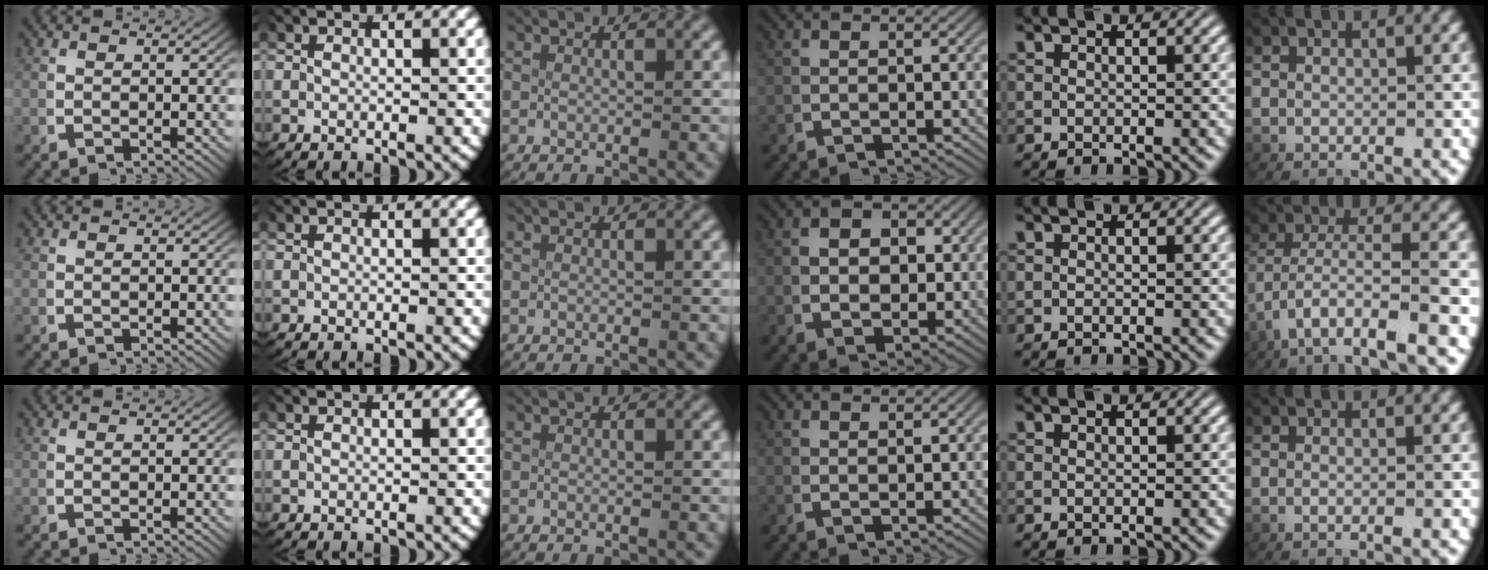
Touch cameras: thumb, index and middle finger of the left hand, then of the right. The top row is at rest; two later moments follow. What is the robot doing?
{"motion": "lift_and_place", "object": "towel"}